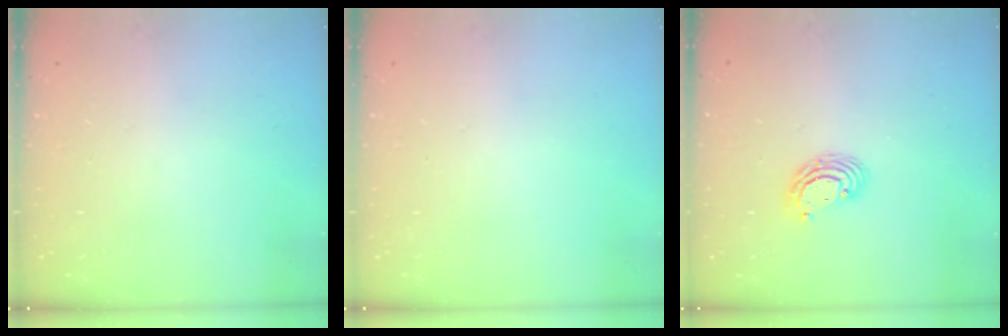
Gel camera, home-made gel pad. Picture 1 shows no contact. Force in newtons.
{"total": 0.0}
{"total": 5.6, "press": 5.6, "slide": 0.3}